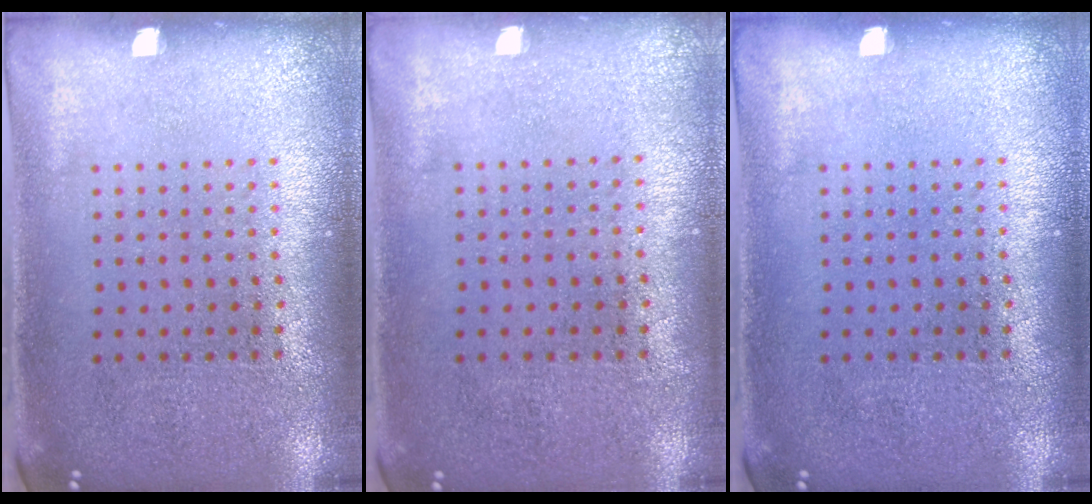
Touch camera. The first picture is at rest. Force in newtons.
{"total": 0.0}
{"total": 0.0}